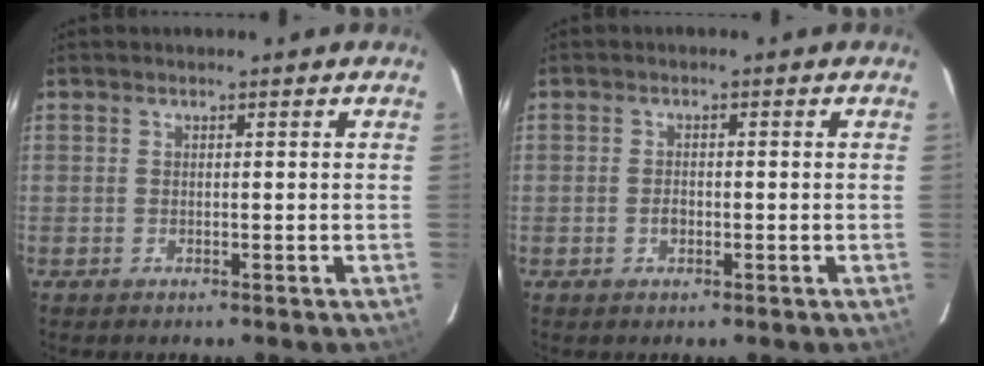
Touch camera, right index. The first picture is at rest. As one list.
[{"total": 1.6, "force": [-0.6, 1.2, 1.0], "torque": [-0.019, 0.003, -0.011]}]